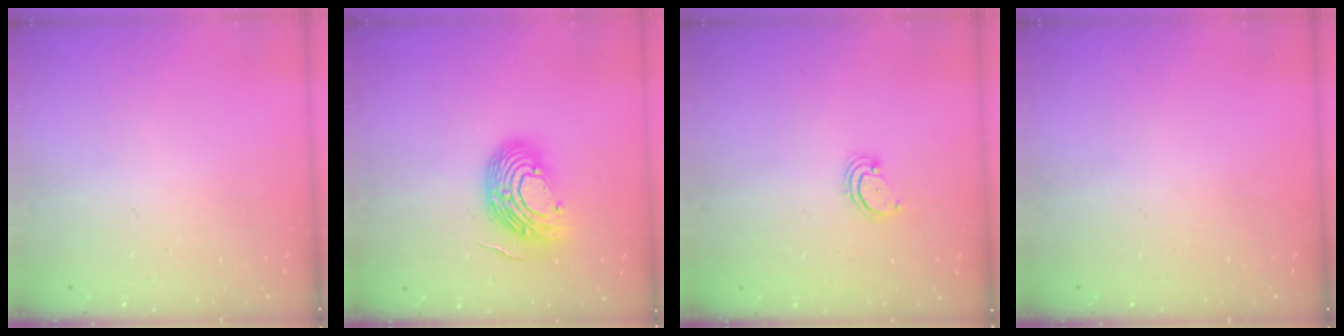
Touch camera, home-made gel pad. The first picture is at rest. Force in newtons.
{"total": 12.6, "press": 12.5, "slide": 1.7}
{"total": 2.3, "press": 2.2, "slide": 0.2}
{"total": 0.0}